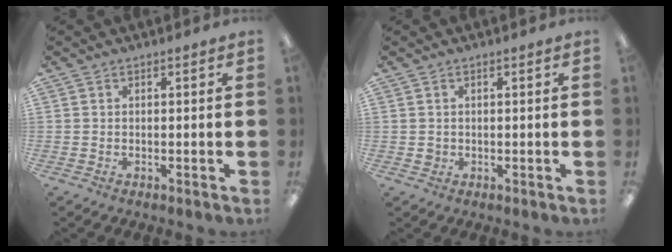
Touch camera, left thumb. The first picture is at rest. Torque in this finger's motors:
{"motor_torque": [-0.27, 0.56, 0.18, -0.51, -0.02]}